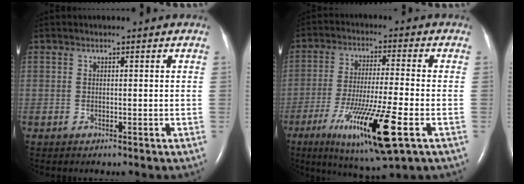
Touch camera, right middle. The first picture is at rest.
{"total": 15.0, "force": [-6.4, 0.8, 13.5], "torque": [-0.253, -0.037, -0.104]}